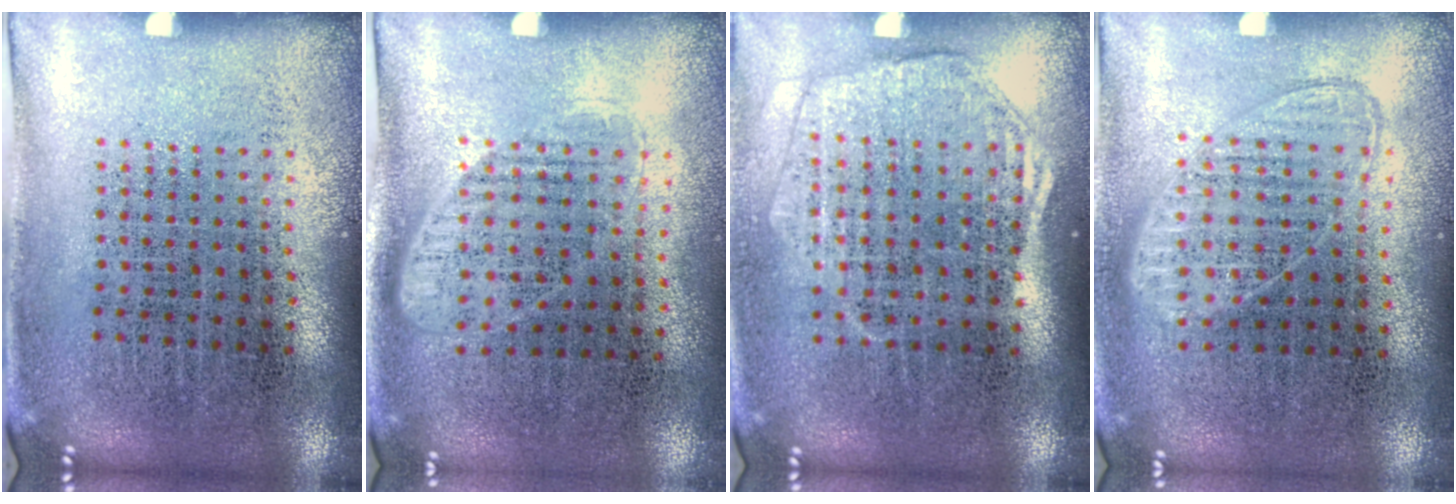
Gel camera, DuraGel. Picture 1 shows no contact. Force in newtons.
{"total": 1.1, "press": 0.9, "slide": 0.6}
{"total": 1.7, "press": 1.6, "slide": 0.7}
{"total": 0.9, "press": 0.9, "slide": 0.3}